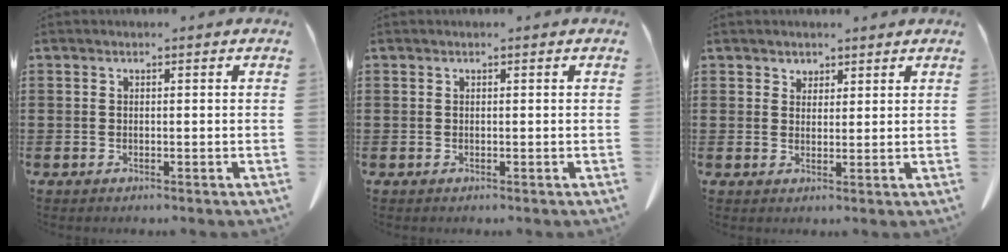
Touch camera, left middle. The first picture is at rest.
{"total": 0.0}
{"total": 2.2, "force": [1.8, 1.2, 0.0], "torque": [-0.005, 0.007, 0.035]}